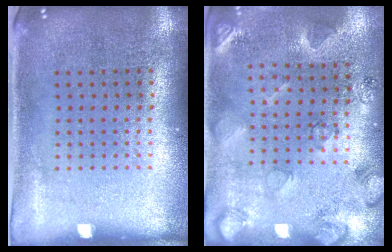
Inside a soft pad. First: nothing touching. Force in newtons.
{"total": 2.1, "press": 2.0, "slide": 0.7}